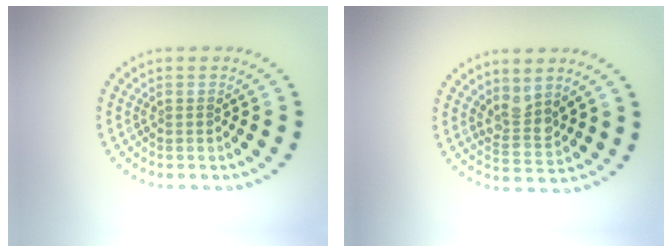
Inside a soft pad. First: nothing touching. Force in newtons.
{"total": 2.5, "press": 2.2, "slide": 1.3}